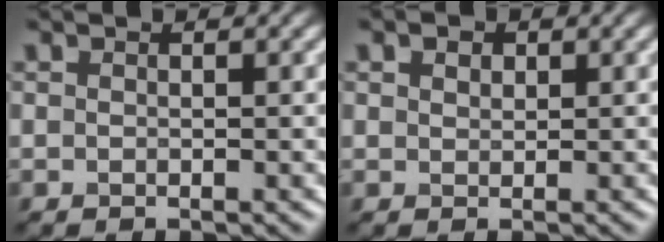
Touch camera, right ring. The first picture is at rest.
{"total": 1.4, "force": [0.9, 0.9, 0.6], "torque": [-0.009, 0.002, 0.008]}